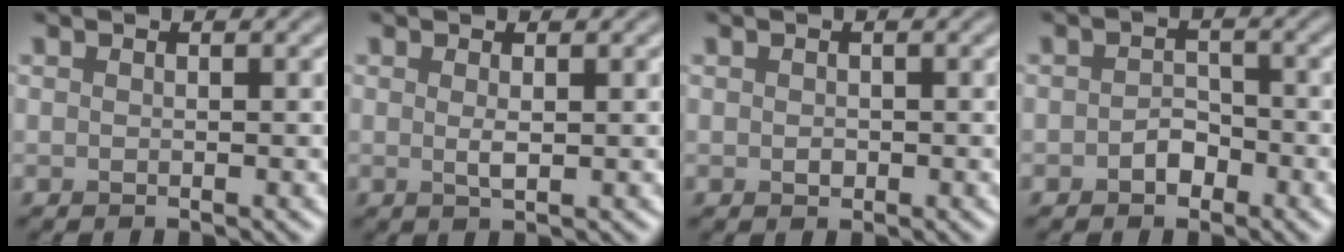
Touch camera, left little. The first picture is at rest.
{"total": 1.1, "force": [0.3, 0.2, 1.0], "torque": [-0.019, -0.001, 0.005]}
{"total": 0.7, "force": [0.0, 0.6, 0.4], "torque": [-0.006, -0.003, -0.001]}
{"total": 1.9, "force": [-0.8, 1.3, 1.0], "torque": [-0.015, 0.003, -0.018]}